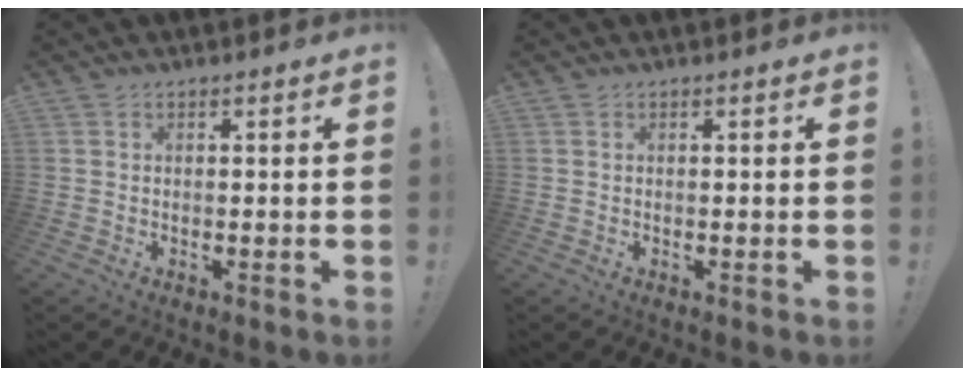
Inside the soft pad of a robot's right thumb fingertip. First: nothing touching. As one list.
[{"total": 0.0}]